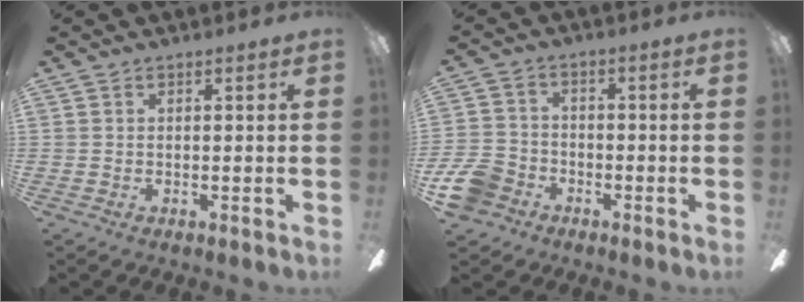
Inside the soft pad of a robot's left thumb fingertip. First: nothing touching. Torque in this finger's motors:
{"motor_torque": [-0.47, 0.66, 0.12, -0.07, 0.01]}